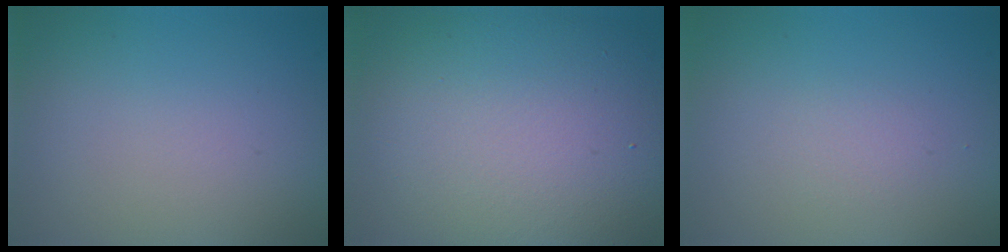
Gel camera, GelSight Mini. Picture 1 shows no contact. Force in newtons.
{"total": 13.4, "press": 13.4, "slide": 0.5}
{"total": 0.9, "press": 0.9, "slide": 0.1}